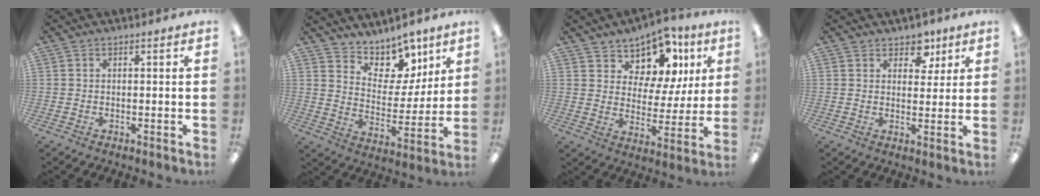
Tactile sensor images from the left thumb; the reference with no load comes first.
{"total": 11.2, "force": [9.3, 5.7, 2.6], "torque": [-0.042, -0.084, 0.173]}
{"total": 10.3, "force": [7.4, 6.5, 2.9], "torque": [-0.053, -0.061, 0.138]}
{"total": 6.1, "force": [4.1, 3.9, 2.4], "torque": [-0.011, -0.019, 0.068]}